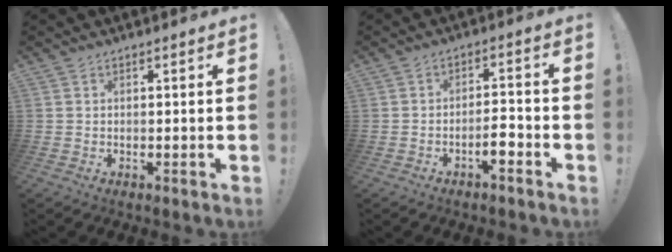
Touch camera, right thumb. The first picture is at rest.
{"total": 5.0, "force": [-2.7, 1.8, 3.8], "torque": [-0.049, 0.012, -0.046]}